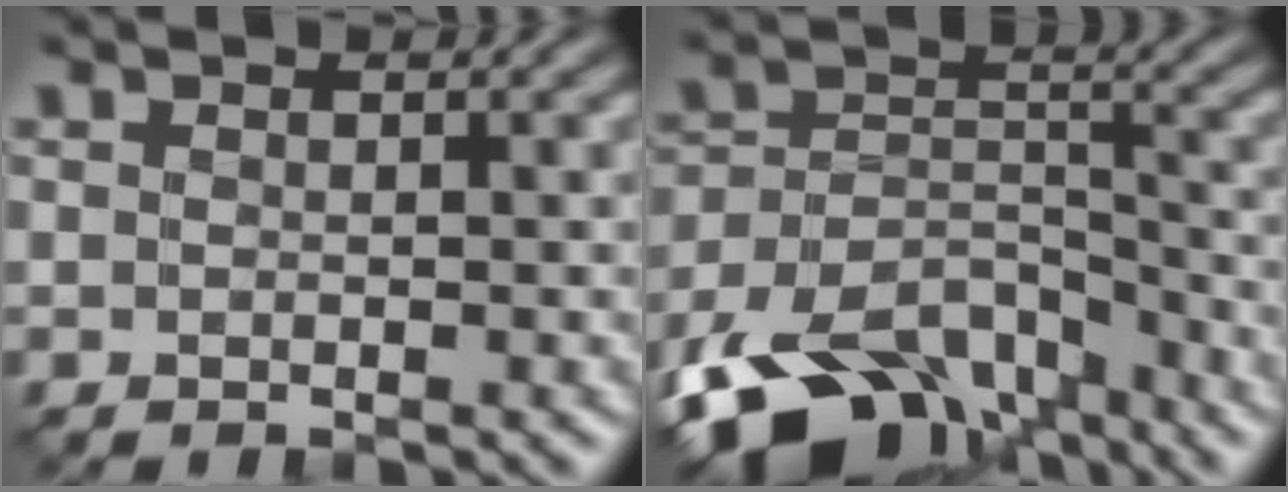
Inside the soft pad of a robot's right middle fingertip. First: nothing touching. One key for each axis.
{"total": 13.2, "fx": -9.9, "fy": 6.6, "fz": 5.7, "tx": -0.106, "ty": 0.001, "tz": -0.168}